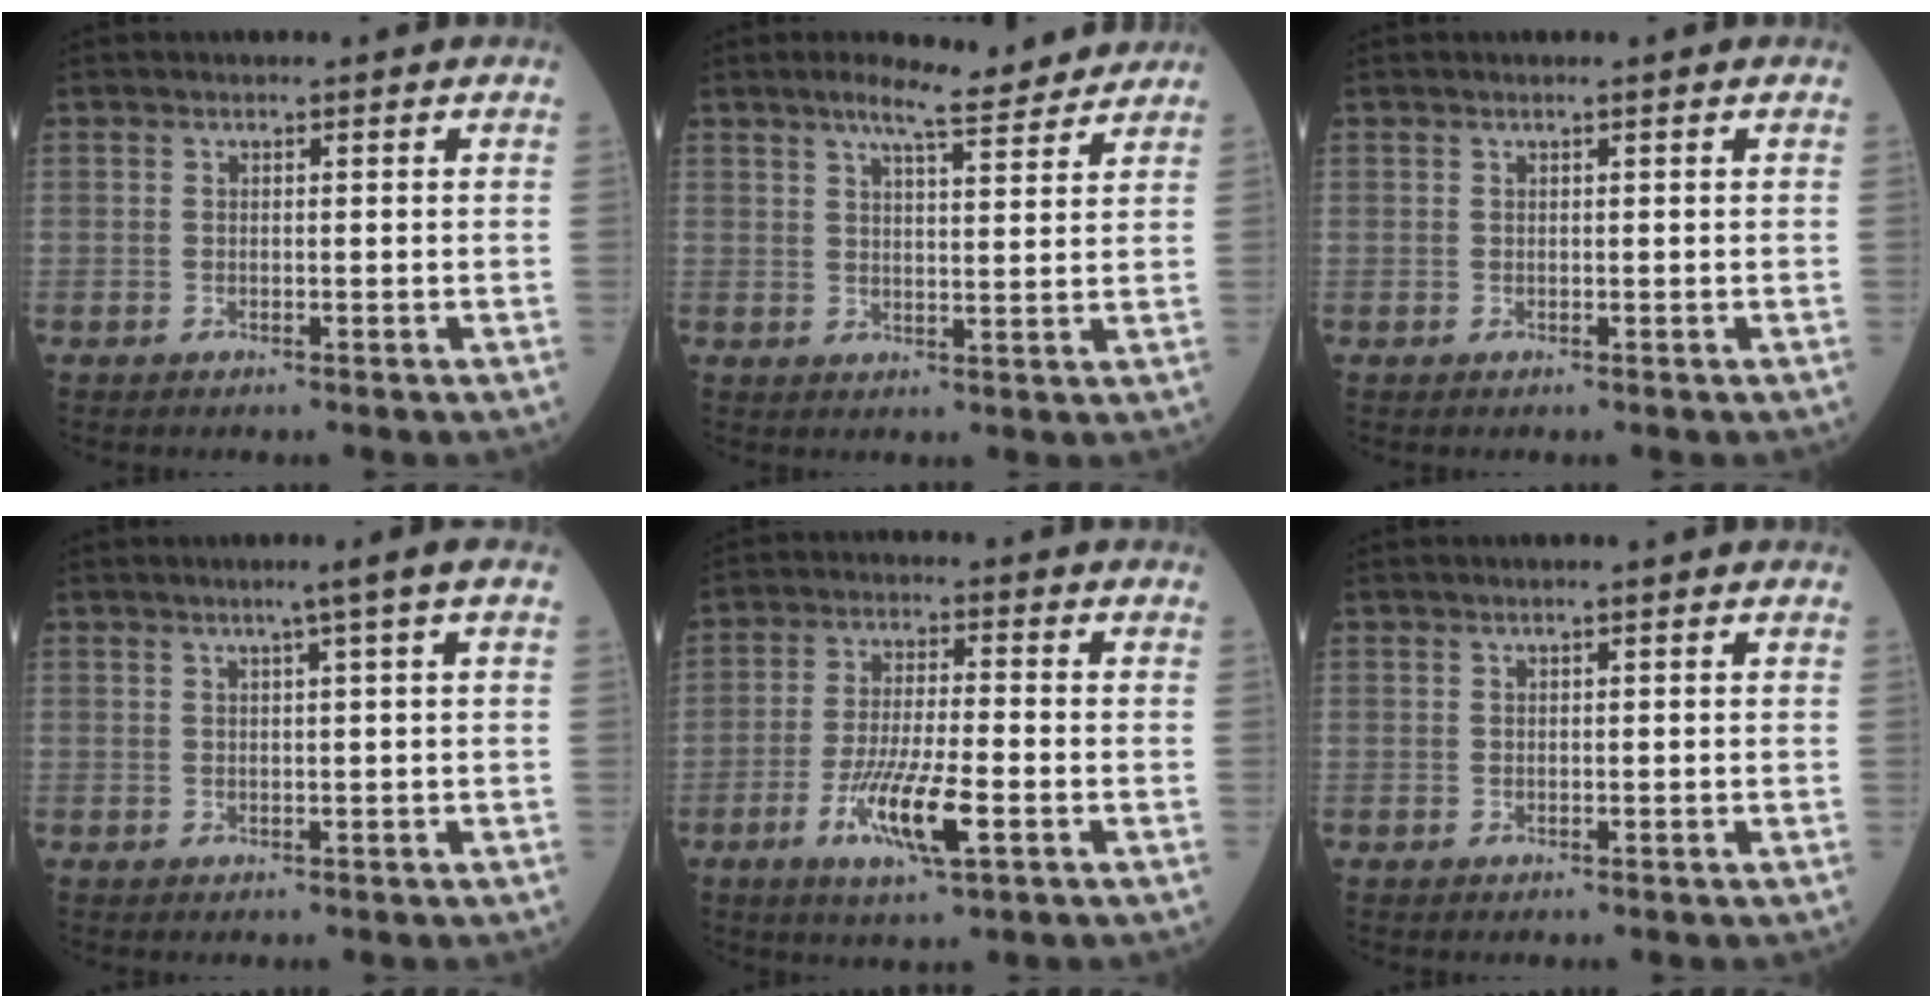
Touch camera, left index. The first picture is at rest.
{"total": 7.6, "force": [6.6, 0.7, 3.7], "torque": [-0.061, 0.010, 0.092]}
{"total": 0.0}
{"total": 2.9, "force": [1.3, -0.9, 2.4], "torque": [-0.039, 0.000, 0.023]}
{"total": 9.3, "force": [-3.8, 1.3, 8.3], "torque": [-0.160, -0.013, -0.071]}
{"total": 0.6, "force": [0.3, -0.2, 0.5], "torque": [-0.015, -0.001, 0.009]}